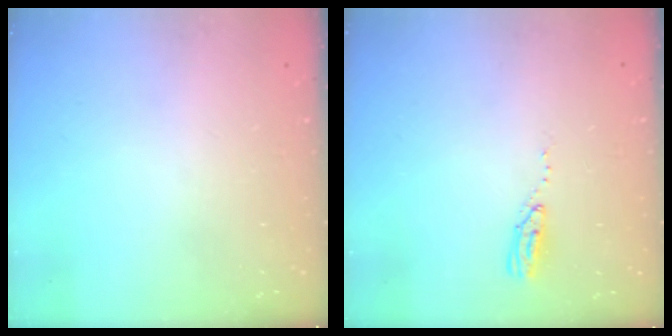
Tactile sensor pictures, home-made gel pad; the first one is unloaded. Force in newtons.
{"total": 3.8, "press": 3.8, "slide": 0.2}